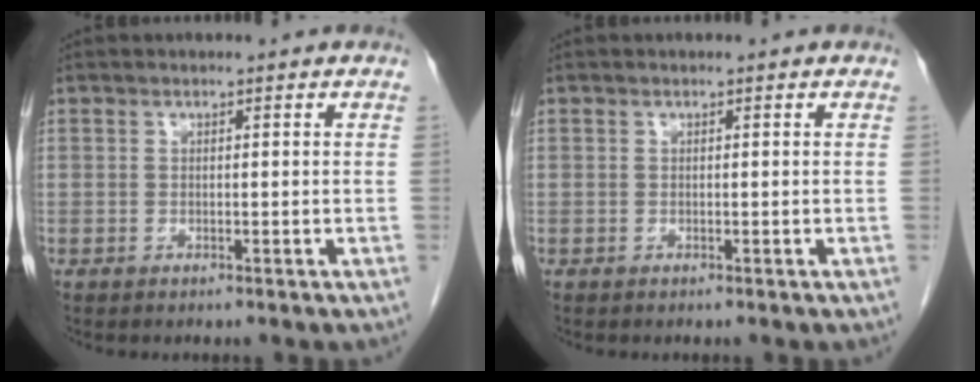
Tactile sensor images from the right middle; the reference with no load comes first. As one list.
[{"total": 0.0}]